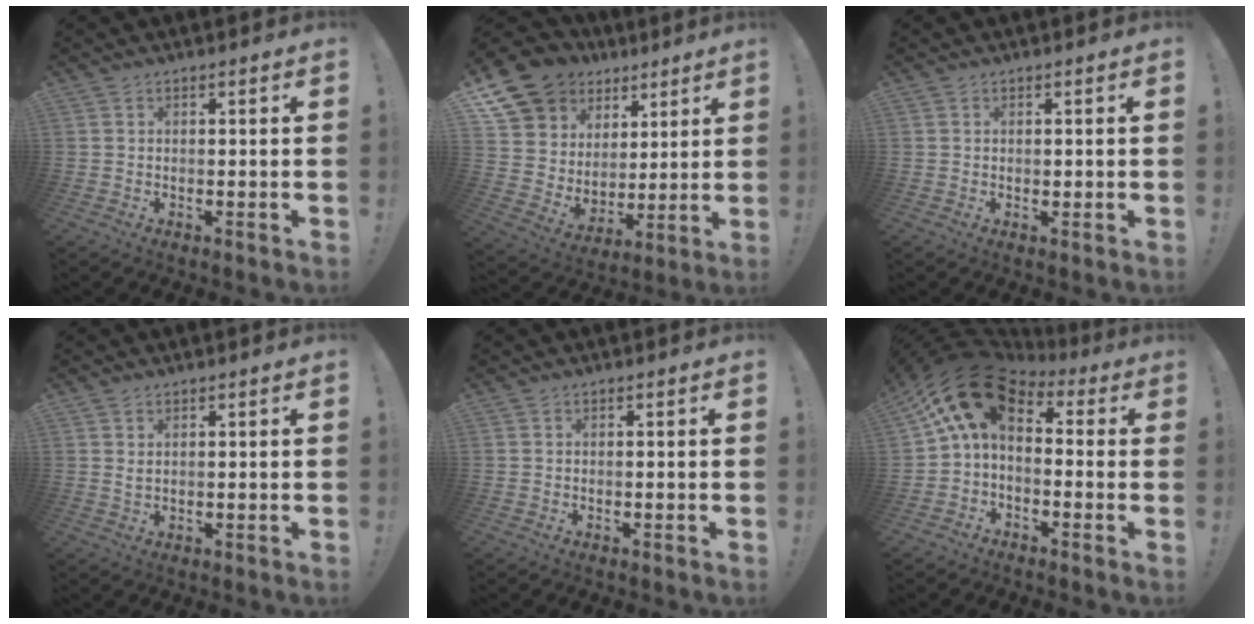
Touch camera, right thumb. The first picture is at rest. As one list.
[{"total": 14.3, "force": [9.4, 10.1, 3.6], "torque": [-0.066, -0.068, 0.199]}, {"total": 0.6, "force": [0.1, 0.6, 0.2], "torque": [0.006, -0.001, 0.000]}, {"total": 1.7, "force": [1.1, 0.8, 1.1], "torque": [-0.016, -0.002, 0.019]}, {"total": 0.0}, {"total": 15.0, "force": [5.6, 8.5, 10.9], "torque": [-0.204, -0.018, 0.101]}]